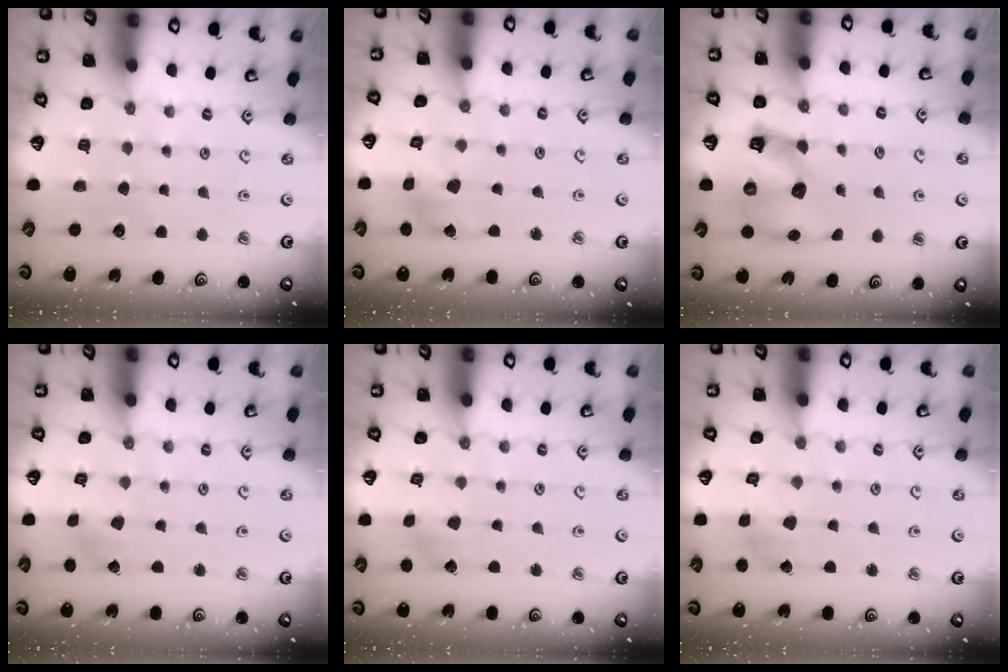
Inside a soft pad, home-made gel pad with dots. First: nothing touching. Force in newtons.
{"total": 4.3, "press": 4.3, "slide": 0.4}
{"total": 10.7, "press": 10.6, "slide": 1.5}
{"total": 1.1, "press": 1.0, "slide": 0.1}
{"total": 2.1, "press": 2.1, "slide": 0.0}
{"total": 2.3, "press": 2.3, "slide": 0.1}